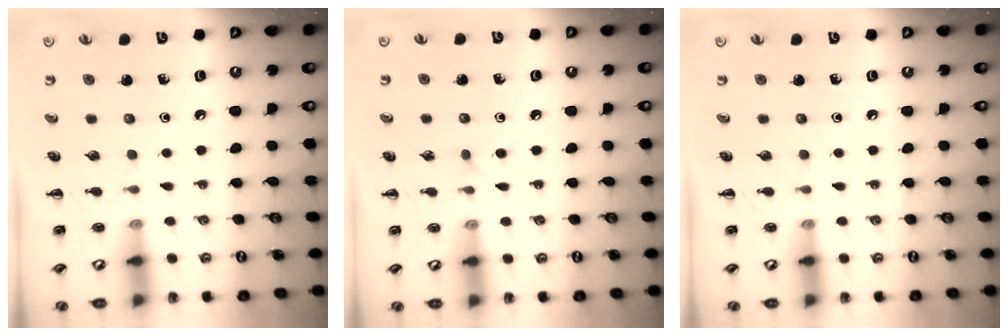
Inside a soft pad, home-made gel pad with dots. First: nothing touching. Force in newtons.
{"total": 2.8, "press": 2.7, "slide": 1.0}
{"total": 0.0}